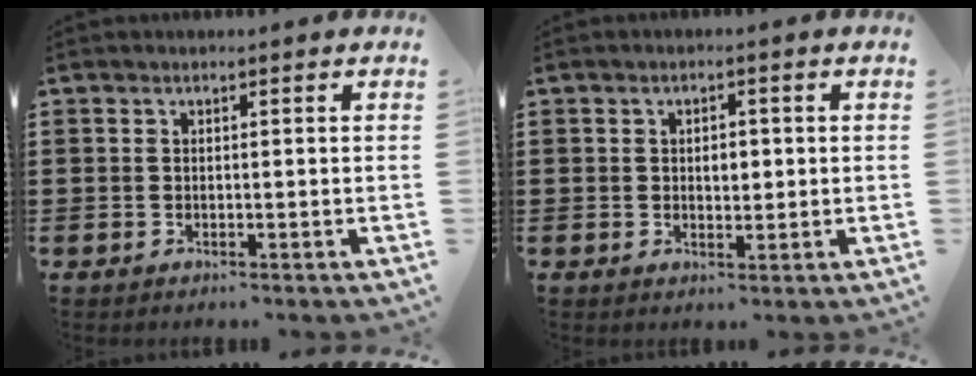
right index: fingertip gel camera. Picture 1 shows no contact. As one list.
[{"total": 2.4, "force": [0.1, 1.3, 2.0], "torque": [-0.031, 0.004, -0.002]}]